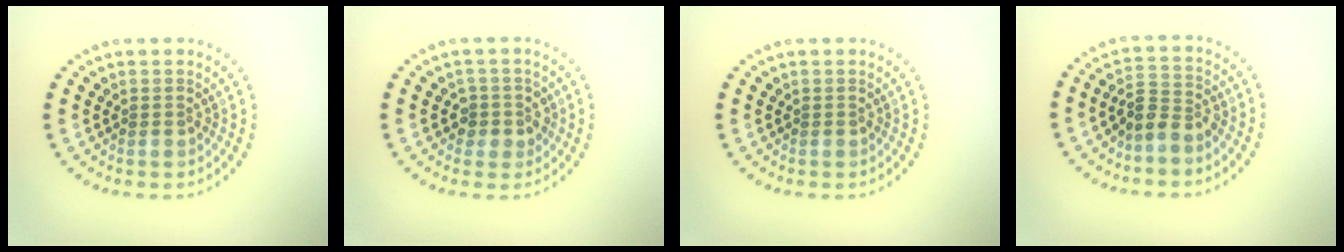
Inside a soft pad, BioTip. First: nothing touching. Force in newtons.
{"total": 2.1, "press": 1.8, "slide": 1.1}
{"total": 0.0}
{"total": 2.9, "press": 2.6, "slide": 1.3}